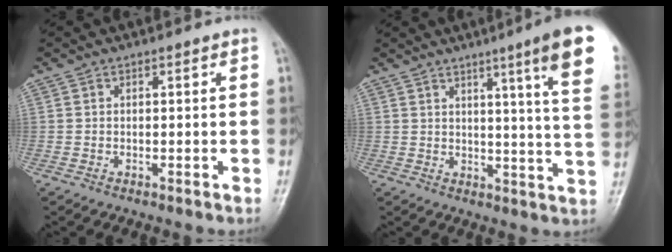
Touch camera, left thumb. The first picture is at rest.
{"total": 14.5, "force": [7.7, 0.2, 12.3], "torque": [-0.154, -0.039, 0.086]}